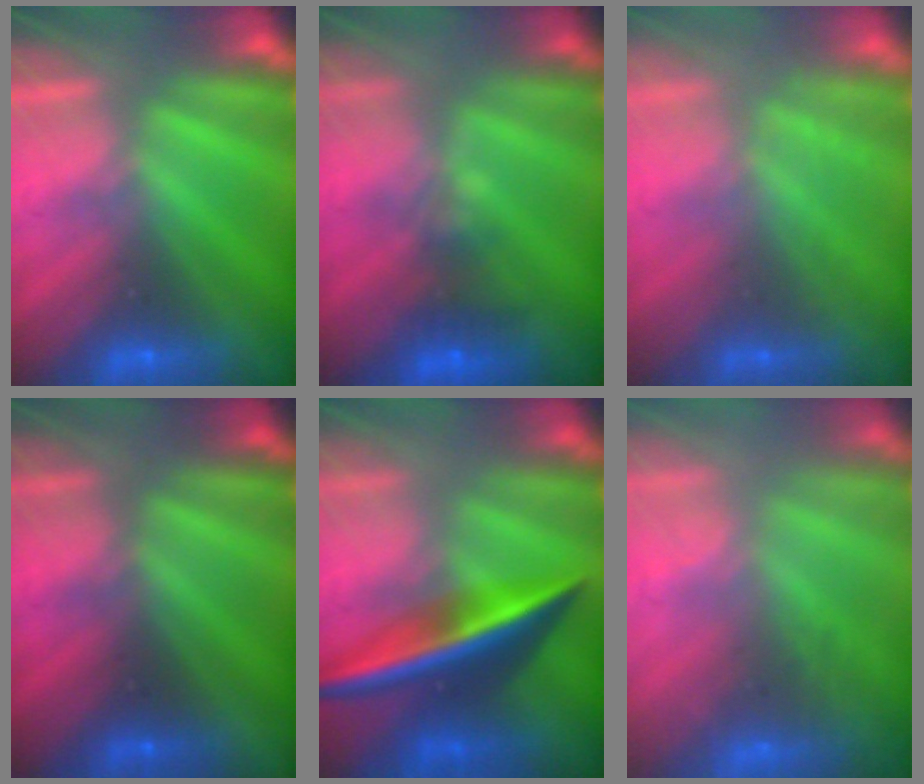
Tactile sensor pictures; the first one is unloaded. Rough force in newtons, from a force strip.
{"total": 4.5}
{"total": 1.8}
{"total": 2.0}
{"total": 2.5}
{"total": 7.7}